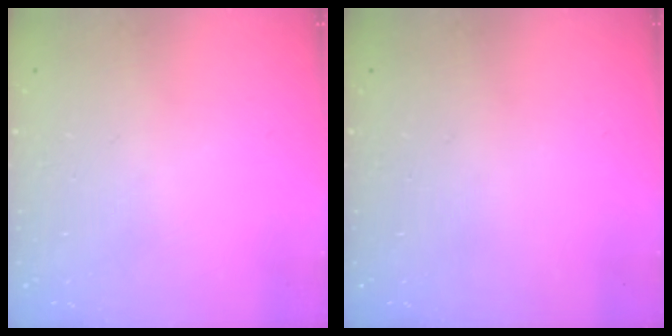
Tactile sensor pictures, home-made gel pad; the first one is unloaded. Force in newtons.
{"total": 0.0}